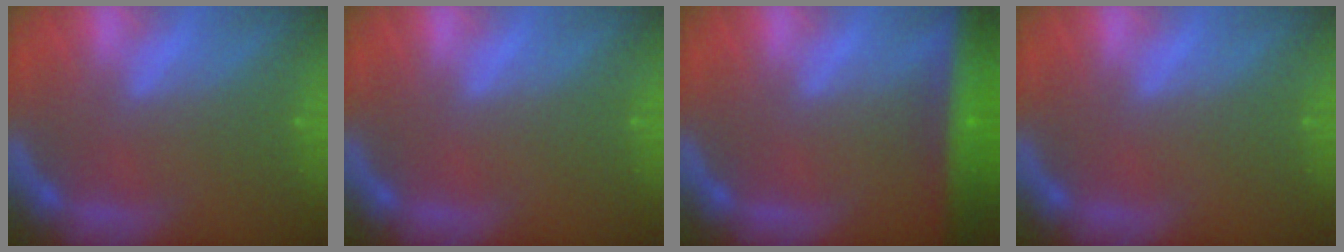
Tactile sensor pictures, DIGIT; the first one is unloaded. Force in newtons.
{"total": 0.0}
{"total": 10.0}
{"total": 0.0}